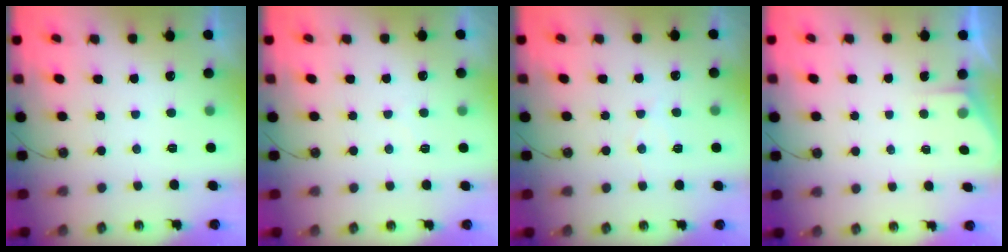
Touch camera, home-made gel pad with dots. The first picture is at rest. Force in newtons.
{"total": 2.7, "press": 2.7, "slide": 0.3}
{"total": 6.8, "press": 6.7, "slide": 0.6}
{"total": 1.8, "press": 1.7, "slide": 0.3}